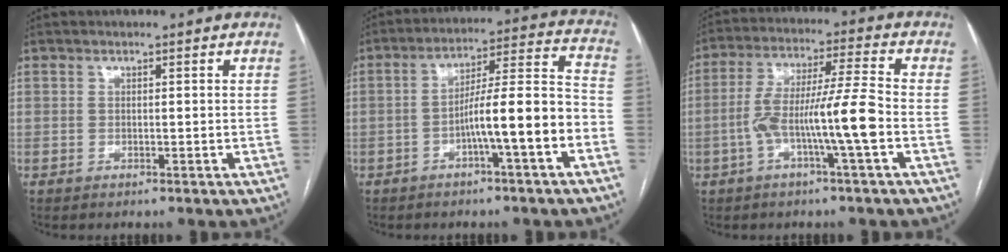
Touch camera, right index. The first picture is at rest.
{"total": 11.5, "force": [-4.4, 0.2, 10.6], "torque": [-0.167, 0.029, -0.066]}
{"total": 10.7, "force": [-3.0, -0.5, 10.3], "torque": [-0.200, 0.017, -0.055]}